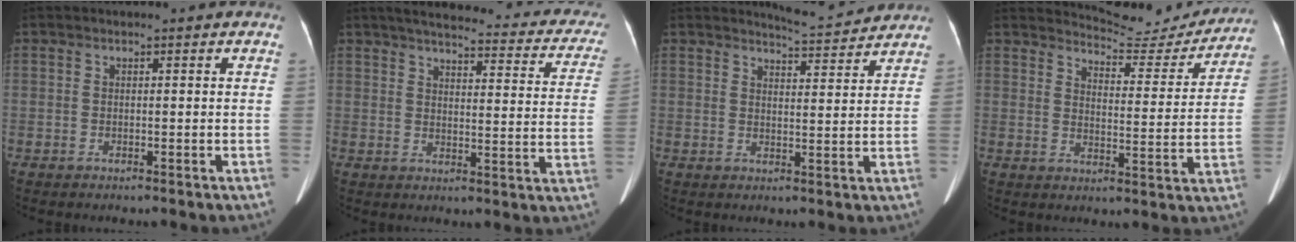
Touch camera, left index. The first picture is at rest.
{"total": 25.6, "force": [21.9, 5.8, 11.8], "torque": [-0.145, -0.013, 0.240]}
{"total": 5.5, "force": [5.5, 0.1, 0.0], "torque": [-0.012, -0.007, 0.073]}
{"total": 11.7, "force": [11.7, 1.3, 0.2], "torque": [-0.002, -0.034, 0.143]}